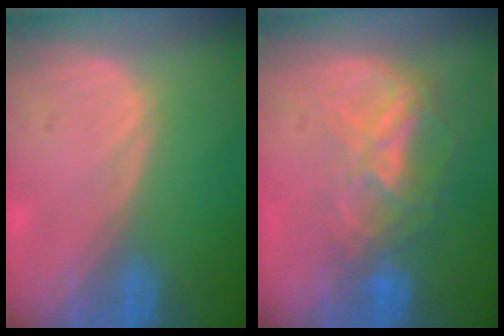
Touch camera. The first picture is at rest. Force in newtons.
{"total": 6.4, "press": 5.9, "slide": 2.5}